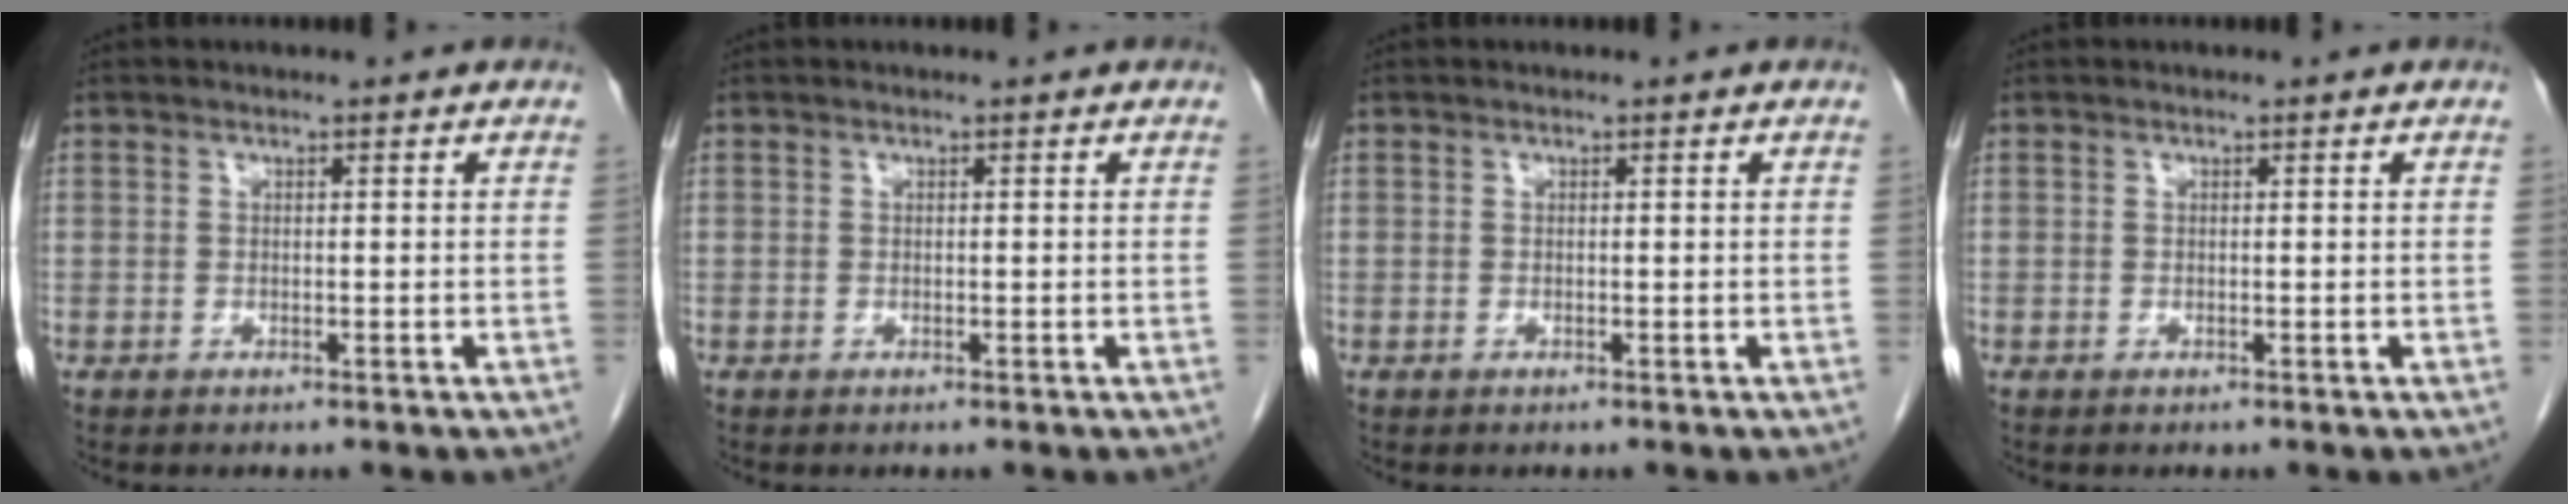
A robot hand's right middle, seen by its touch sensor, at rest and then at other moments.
{"total": 0.0}
{"total": 0.0}
{"total": 0.0}